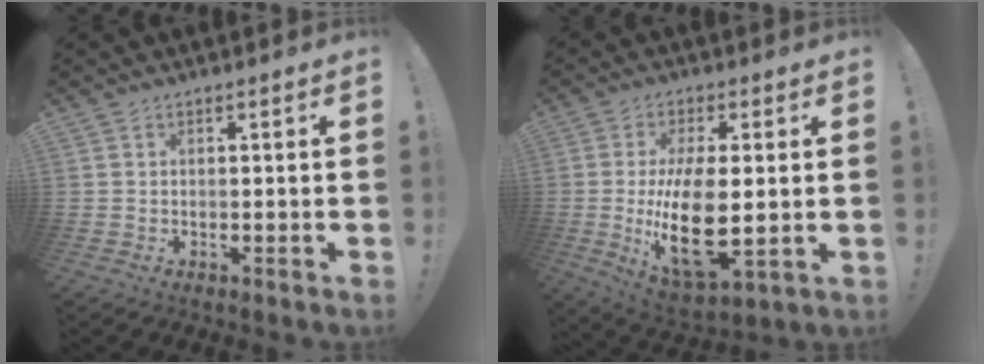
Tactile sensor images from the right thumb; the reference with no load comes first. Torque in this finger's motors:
{"motor_torque": [2.14, 2.75, 0.28, 0.08, 0.32]}